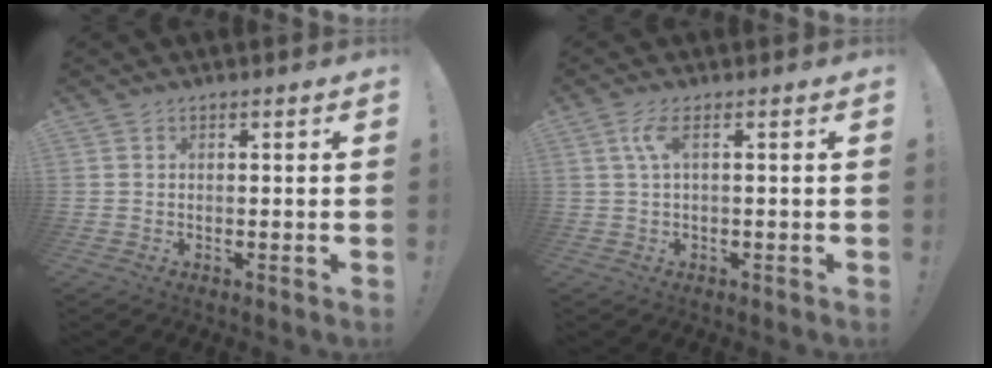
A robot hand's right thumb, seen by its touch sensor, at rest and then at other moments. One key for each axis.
{"total": 4.2, "fx": 0.9, "fy": 0.7, "fz": 4.0, "tx": -0.084, "ty": 0.002, "tz": 0.016}